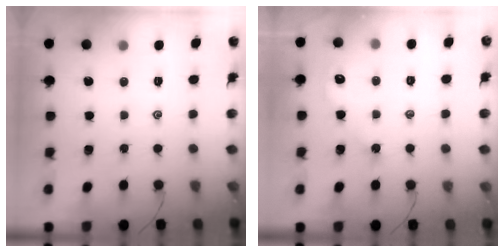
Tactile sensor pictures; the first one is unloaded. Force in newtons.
{"total": 2.5, "press": 2.5, "slide": 0.4}